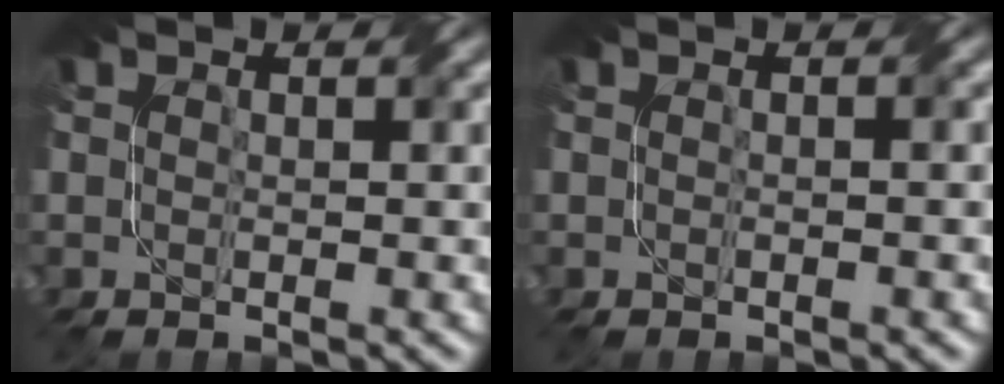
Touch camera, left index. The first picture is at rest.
{"total": 0.7, "force": [-0.2, 0.2, 0.6], "torque": [-0.010, -0.006, -0.012]}